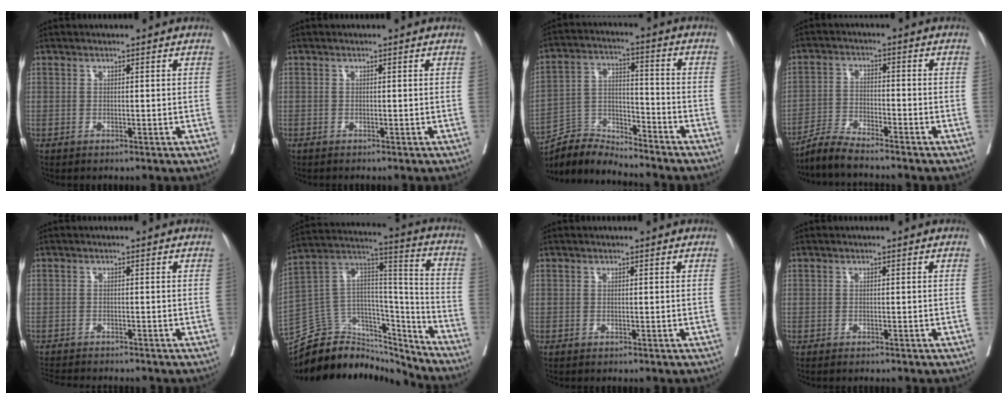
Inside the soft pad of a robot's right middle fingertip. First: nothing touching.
{"total": 0.5, "force": [0.0, 0.5, -0.1], "torque": [0.009, 0.006, -0.004]}
{"total": 9.4, "force": [-9.4, 0.9, 0.5], "torque": [-0.010, 0.022, -0.179]}
{"total": 4.8, "force": [-4.3, 0.2, 2.2], "torque": [-0.044, -0.014, -0.088]}
{"total": 6.9, "force": [-6.4, 1.0, 2.4], "torque": [-0.032, -0.008, -0.098]}
{"total": 21.7, "force": [-19.9, 7.3, 4.5], "torque": [-0.099, 0.066, -0.327]}
{"total": 0.0}
{"total": 1.5, "force": [-1.3, 0.2, 0.7], "torque": [-0.011, -0.002, -0.018]}